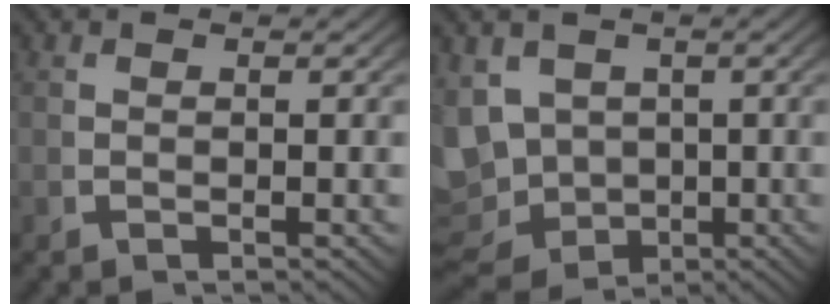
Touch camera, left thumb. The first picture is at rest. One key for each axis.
{"total": 13.1, "fx": -3.9, "fy": 11.1, "fz": 5.8, "tx": -0.161, "ty": -0.078, "tz": -0.041}